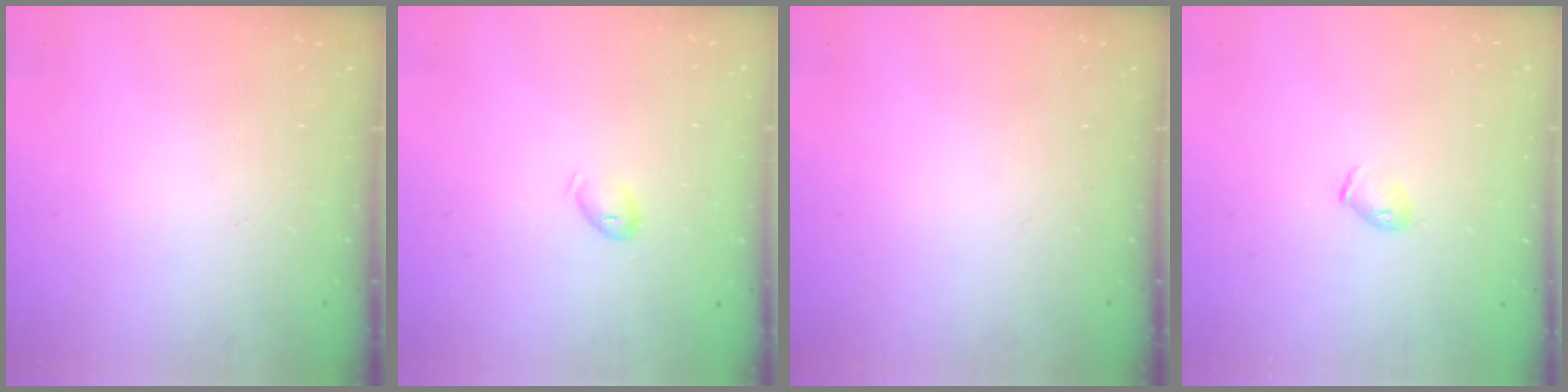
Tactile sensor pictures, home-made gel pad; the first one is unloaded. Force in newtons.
{"total": 4.9, "press": 4.9, "slide": 0.6}
{"total": 0.0}
{"total": 4.6, "press": 4.5, "slide": 1.0}